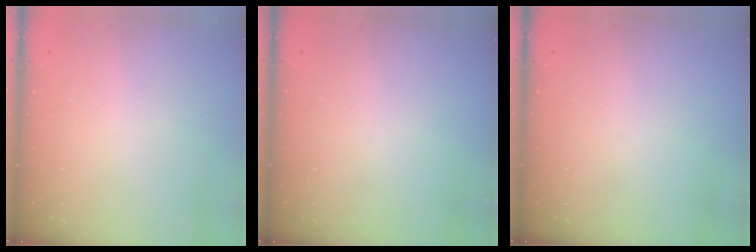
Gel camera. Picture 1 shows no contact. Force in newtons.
{"total": 0.0}
{"total": 0.0}